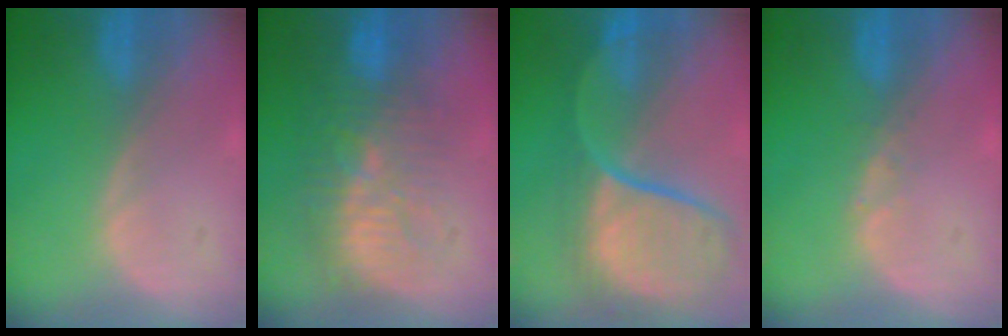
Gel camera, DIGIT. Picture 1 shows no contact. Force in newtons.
{"total": 9.2, "press": 9.0, "slide": 2.0}
{"total": 12.0, "press": 9.9, "slide": 6.9}
{"total": 0.8, "press": 0.7, "slide": 0.1}